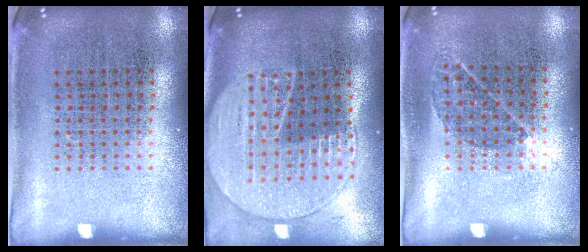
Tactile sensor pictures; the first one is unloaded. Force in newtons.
{"total": 2.0, "press": 1.7, "slide": 0.9}
{"total": 0.8, "press": 0.7, "slide": 0.4}